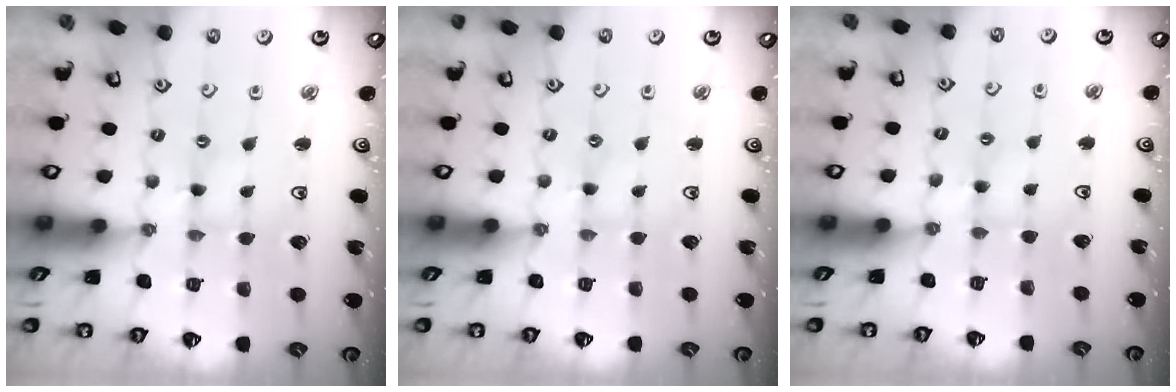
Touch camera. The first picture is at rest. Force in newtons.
{"total": 0.8, "press": 0.8, "slide": 0.2}
{"total": 2.4, "press": 2.4, "slide": 0.5}